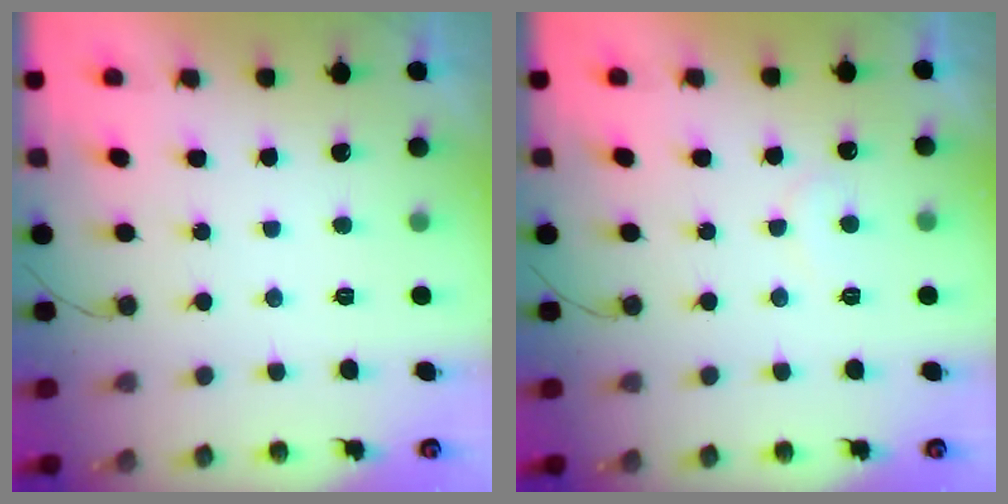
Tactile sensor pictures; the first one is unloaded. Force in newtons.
{"total": 5.9, "press": 5.9, "slide": 0.3}